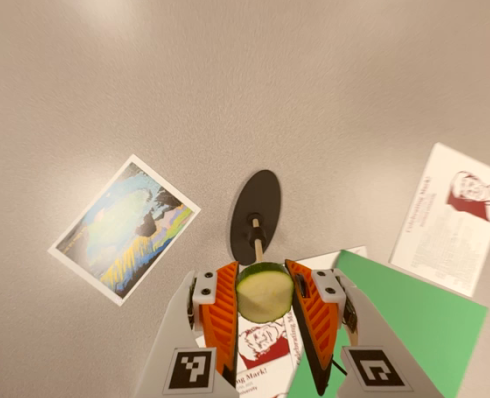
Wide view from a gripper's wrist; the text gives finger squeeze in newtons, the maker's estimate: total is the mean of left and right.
{"total": 13.8, "left": 14.1, "right": 13.6}